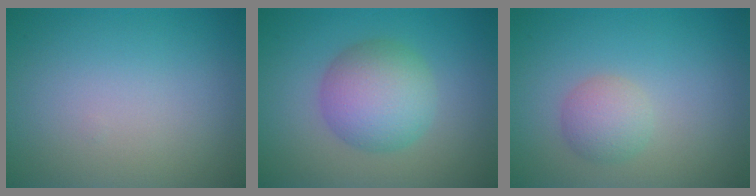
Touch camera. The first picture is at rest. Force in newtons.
{"total": 5.6, "press": 5.6, "slide": 0.1}
{"total": 2.3, "press": 2.3, "slide": 0.0}